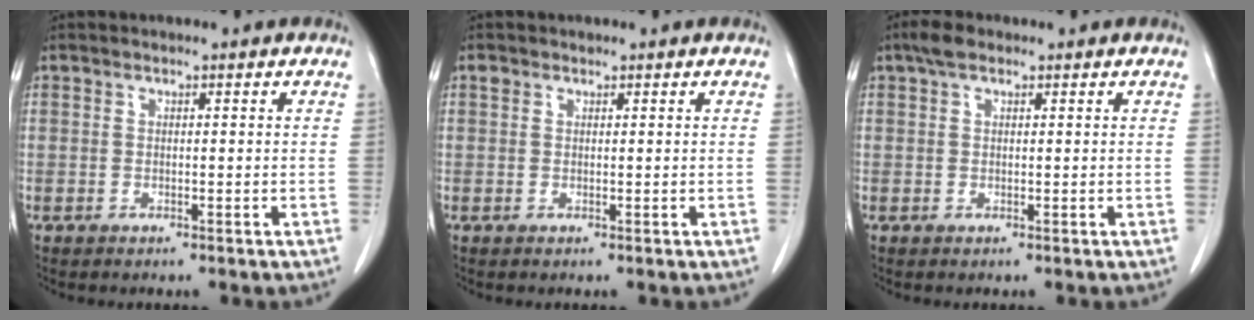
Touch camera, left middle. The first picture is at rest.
{"total": 0.8, "force": [0.6, 0.6, 0.1], "torque": [-0.006, 0.009, 0.010]}
{"total": 2.3, "force": [1.5, 1.2, 1.4], "torque": [-0.032, 0.017, 0.026]}